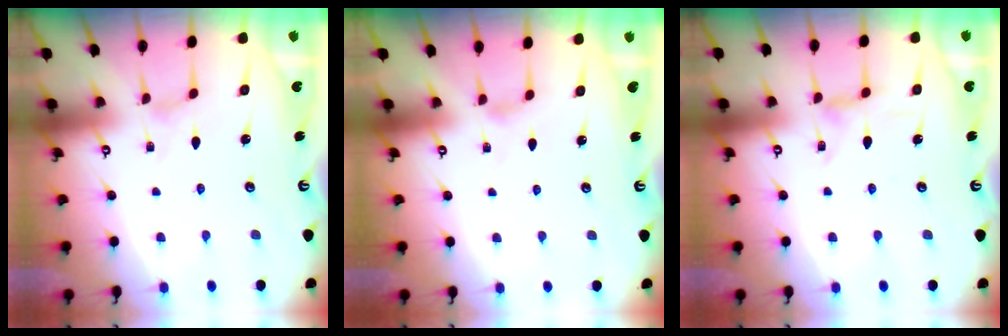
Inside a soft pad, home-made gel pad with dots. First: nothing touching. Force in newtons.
{"total": 0.9, "press": 0.9, "slide": 0.3}
{"total": 1.7, "press": 1.6, "slide": 0.4}